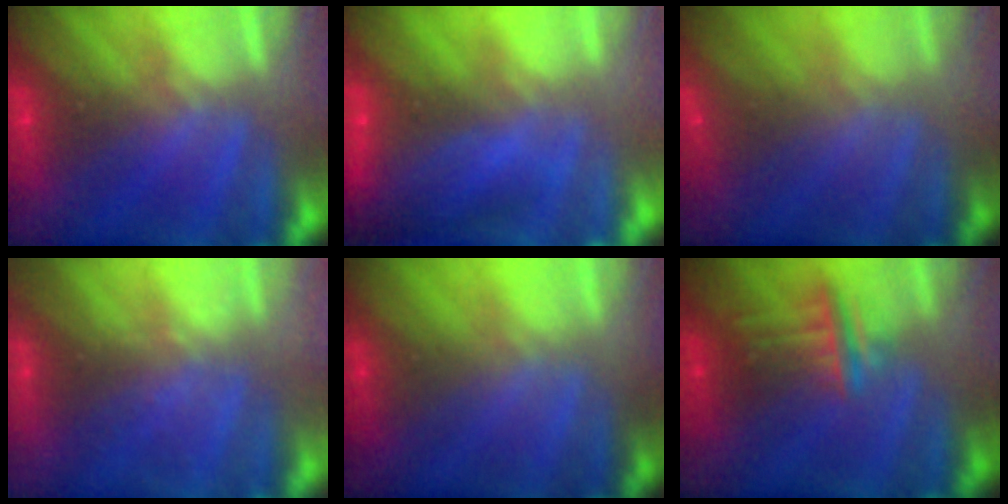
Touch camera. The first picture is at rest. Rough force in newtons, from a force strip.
{"total": 10.4}
{"total": 2.9}
{"total": 2.3}
{"total": 2.0}
{"total": 2.8}